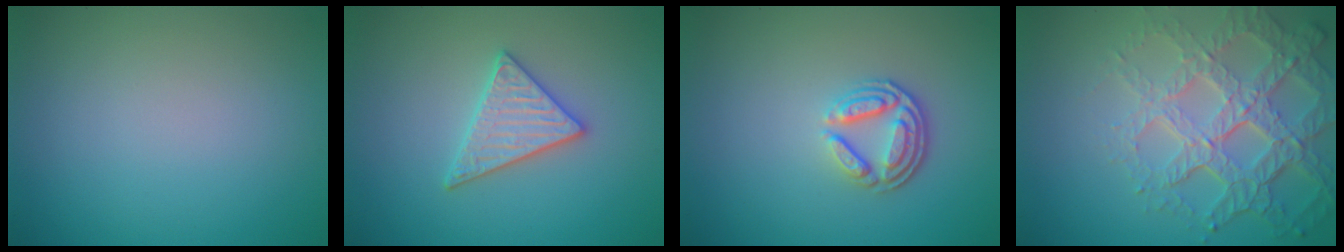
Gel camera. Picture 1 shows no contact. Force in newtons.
{"total": 2.9, "press": 2.8, "slide": 0.5}
{"total": 3.6, "press": 2.7, "slide": 2.4}
{"total": 7.6, "press": 5.3, "slide": 5.4}